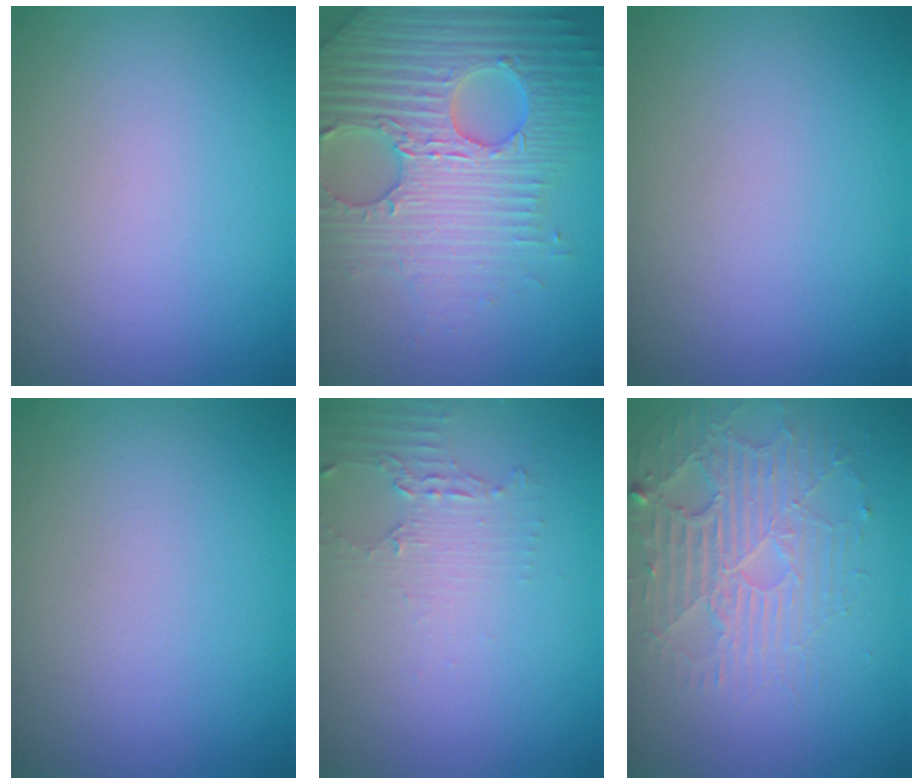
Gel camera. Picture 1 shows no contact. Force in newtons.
{"total": 7.3, "press": 7.1, "slide": 1.8}
{"total": 0.0}
{"total": 0.0}
{"total": 2.0, "press": 1.5, "slide": 1.3}
{"total": 3.9, "press": 3.5, "slide": 1.6}